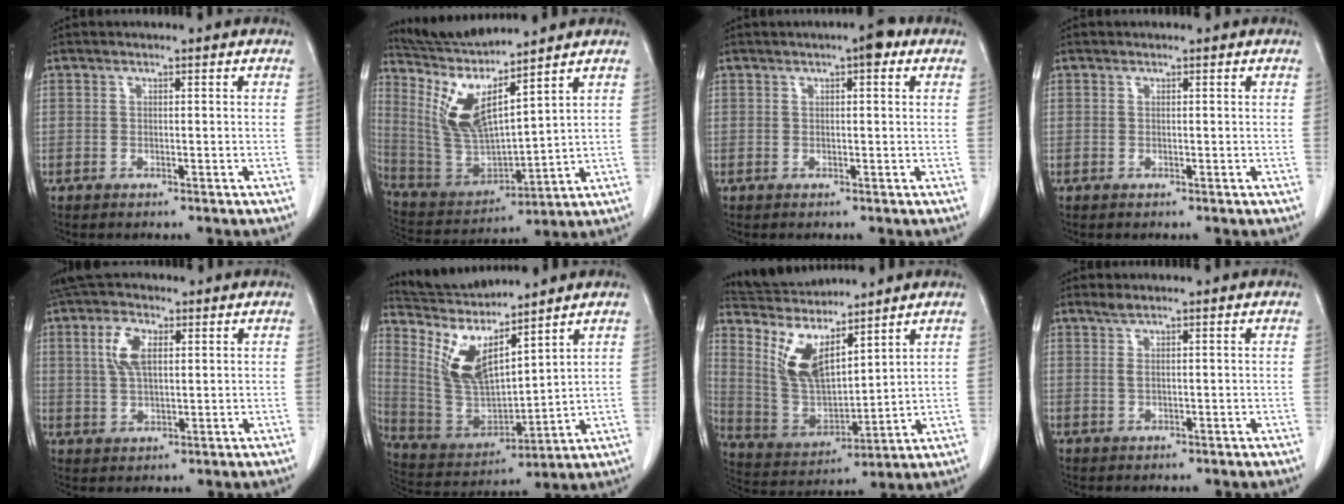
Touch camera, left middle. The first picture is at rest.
{"total": 11.7, "force": [9.1, 0.1, 7.4], "torque": [-0.159, -0.018, 0.191]}
{"total": 3.1, "force": [1.6, 0.6, 2.6], "torque": [-0.039, 0.007, 0.019]}
{"total": 0.0}
{"total": 6.5, "force": [2.6, 2.9, 5.2], "torque": [-0.114, 0.010, 0.054]}
{"total": 12.5, "force": [9.8, 2.2, 7.4], "torque": [-0.156, -0.014, 0.206]}
{"total": 12.9, "force": [9.9, 3.6, 7.5], "torque": [-0.159, -0.005, 0.204]}
{"total": 1.5, "force": [1.2, 0.1, 1.0], "torque": [-0.029, 0.005, 0.027]}